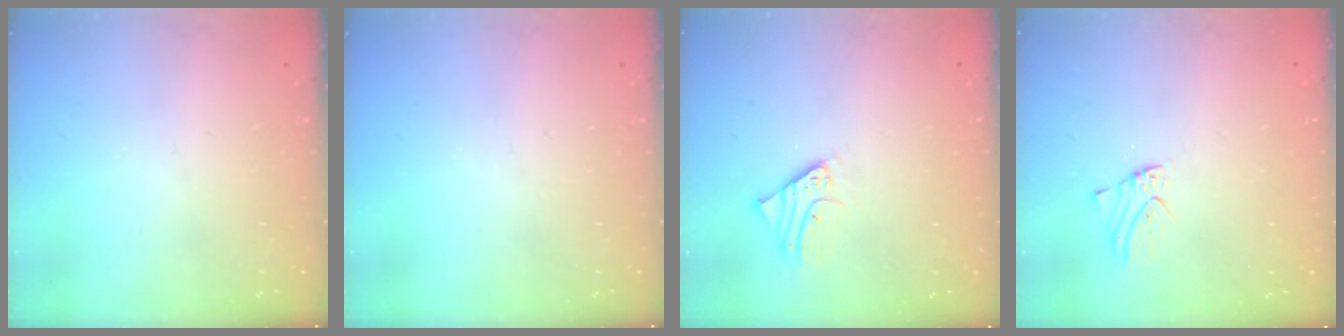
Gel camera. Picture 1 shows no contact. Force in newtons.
{"total": 0.0}
{"total": 2.3, "press": 2.3, "slide": 0.2}
{"total": 0.8, "press": 0.8, "slide": 0.2}